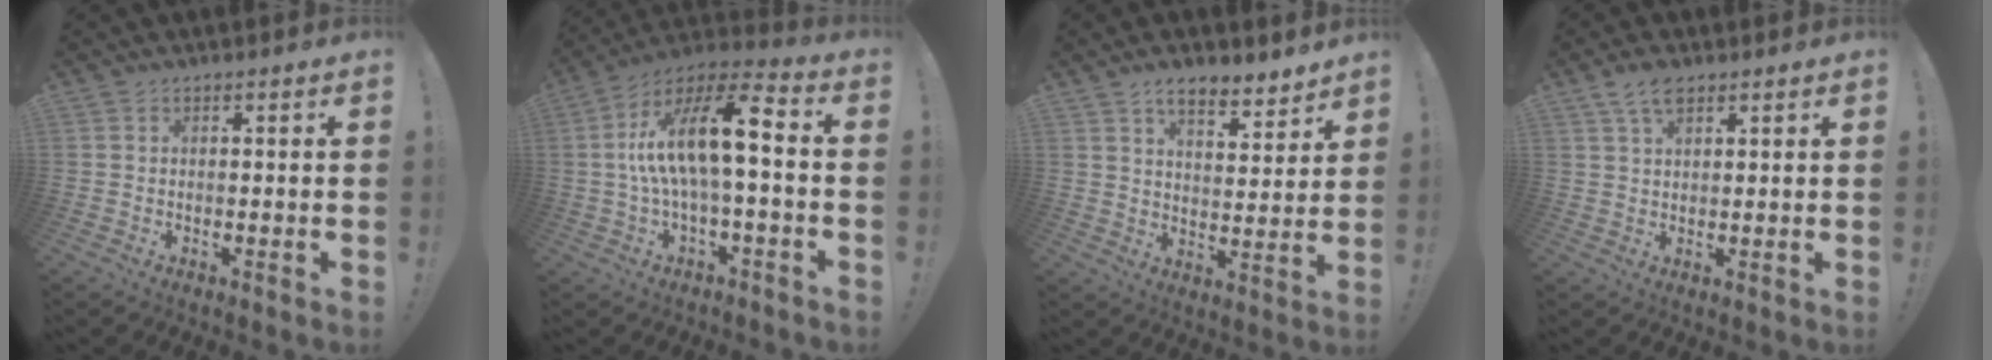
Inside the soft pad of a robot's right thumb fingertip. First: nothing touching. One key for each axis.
{"total": 17.1, "fx": 1.1, "fy": 5.3, "fz": 16.2, "tx": -0.281, "ty": -0.001, "tz": 0.012}
{"total": 8.1, "fx": 6.4, "fy": 2.9, "fz": 4.0, "tx": -0.057, "ty": -0.045, "tz": 0.114}
{"total": 5.2, "fx": 3.0, "fy": 2.5, "fz": 3.4, "tx": -0.064, "ty": -0.007, "tz": 0.056}